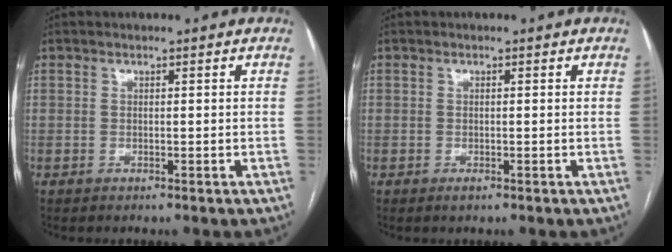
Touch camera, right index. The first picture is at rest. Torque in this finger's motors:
{"motor_torque": [-0.04, -0.02, -0.08, -0.03]}